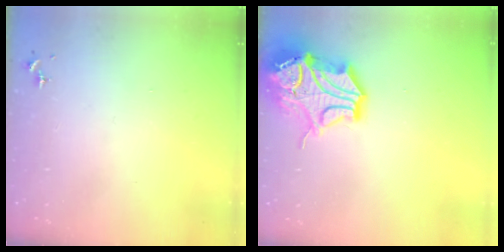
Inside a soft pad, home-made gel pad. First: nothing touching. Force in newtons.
{"total": 16.4, "press": 16.3, "slide": 2.2}